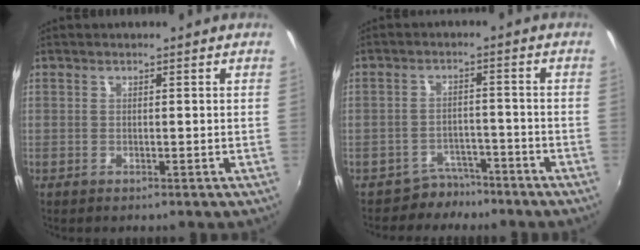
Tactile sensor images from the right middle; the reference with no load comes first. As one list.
[{"total": 4.7, "force": [-4.0, 2.6, 0.1], "torque": [-0.006, 0.017, -0.060]}]